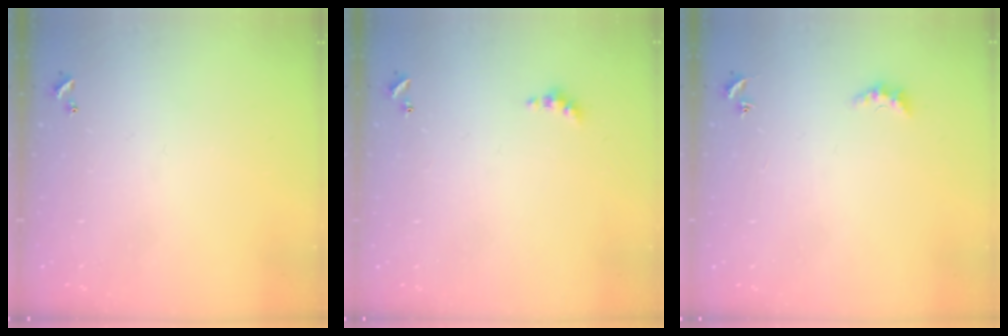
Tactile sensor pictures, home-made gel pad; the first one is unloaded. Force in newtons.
{"total": 1.9, "press": 1.8, "slide": 0.6}
{"total": 2.2, "press": 2.1, "slide": 0.6}